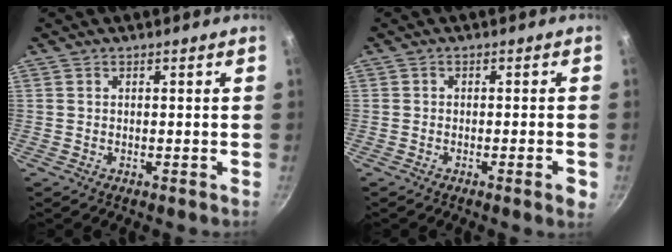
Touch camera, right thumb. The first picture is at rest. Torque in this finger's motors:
{"motor_torque": [0.04, -0.24, 0.31, 0.21, -0.01]}